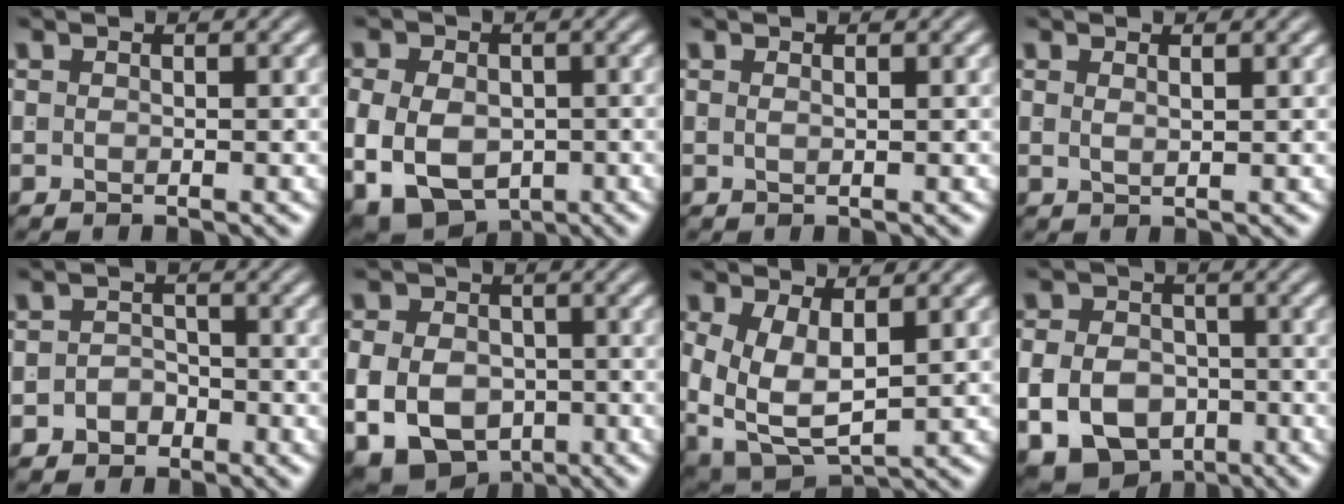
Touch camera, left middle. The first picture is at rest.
{"total": 10.5, "force": [-3.3, 8.6, 5.0], "torque": [-0.117, -0.053, -0.037]}
{"total": 1.1, "force": [0.1, -1.0, 0.2], "torque": [0.003, -0.004, 0.007]}
{"total": 1.3, "force": [0.6, -1.1, 0.3], "torque": [0.003, -0.007, 0.020]}
{"total": 3.4, "force": [-2.2, 2.6, 0.4], "torque": [-0.005, -0.014, -0.036]}
{"total": 11.5, "force": [-4.3, 9.4, 5.0], "torque": [-0.104, -0.050, -0.062]}
{"total": 7.5, "force": [-2.4, 5.5, 4.5], "torque": [-0.116, -0.066, -0.006]}
{"total": 11.3, "force": [-4.7, 9.4, 4.2], "torque": [-0.077, -0.043, -0.075]}